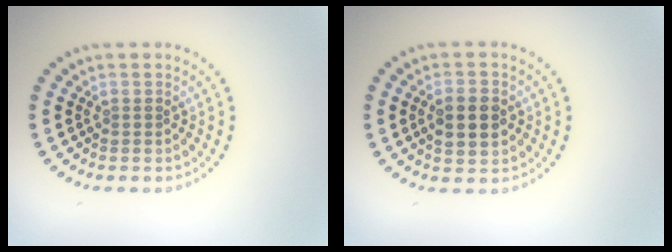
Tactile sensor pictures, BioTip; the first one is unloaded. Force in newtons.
{"total": 3.8, "press": 3.7, "slide": 0.3}